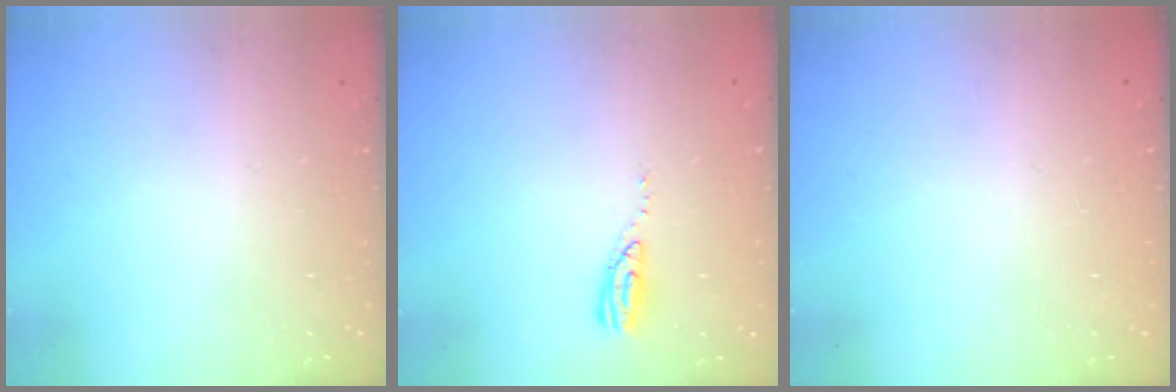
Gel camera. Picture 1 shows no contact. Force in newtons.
{"total": 6.5, "press": 6.5, "slide": 0.5}
{"total": 0.0}